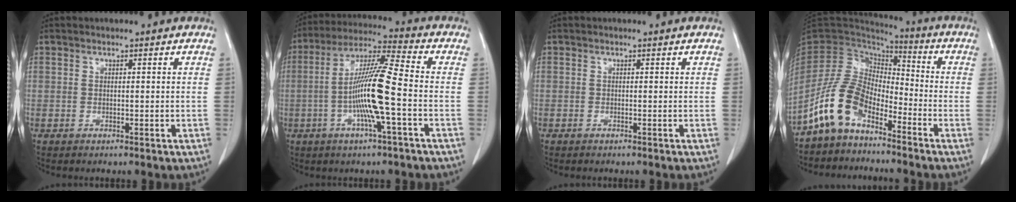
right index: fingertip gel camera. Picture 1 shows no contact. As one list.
[{"total": 12.6, "force": [-2.6, 0.1, 12.3], "torque": [-0.236, 0.004, -0.056]}, {"total": 0.0}, {"total": 10.3, "force": [-6.9, 5.2, 5.7], "torque": [-0.125, 0.024, -0.144]}]